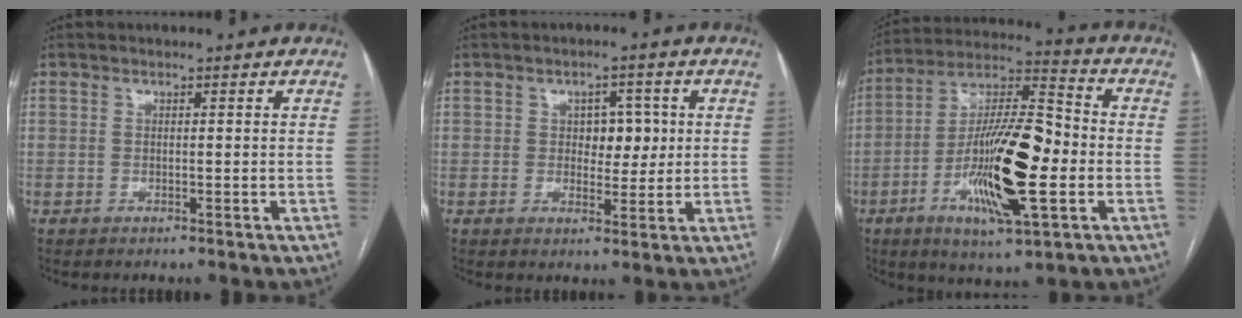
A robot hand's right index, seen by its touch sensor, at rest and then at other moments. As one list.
[{"total": 4.7, "force": [0.8, 3.0, 3.5], "torque": [-0.039, 0.009, 0.016]}, {"total": 18.8, "force": [-4.3, 4.1, 17.9], "torque": [-0.337, 0.001, -0.071]}]